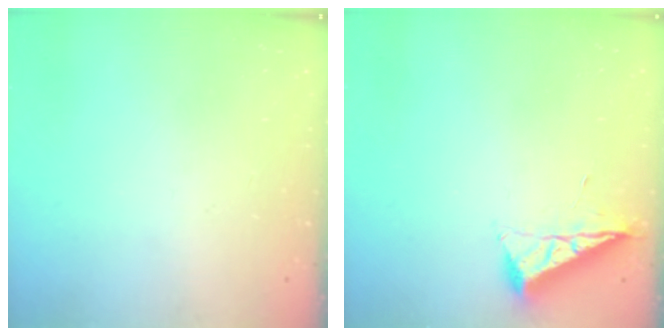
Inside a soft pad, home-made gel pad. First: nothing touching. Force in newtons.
{"total": 6.8, "press": 6.8, "slide": 0.9}